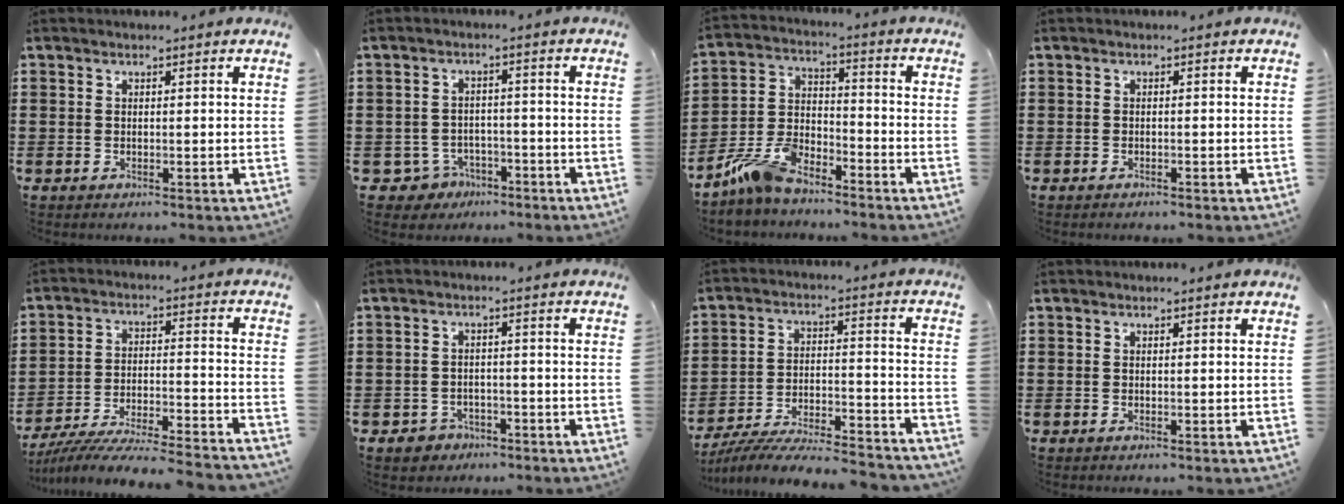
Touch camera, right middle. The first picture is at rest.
{"total": 3.1, "force": [-2.4, 1.9, 0.6], "torque": [-0.033, 0.000, -0.055]}
{"total": 8.9, "force": [-7.4, 2.9, 4.0], "torque": [-0.098, 0.011, -0.144]}
{"total": 0.0}
{"total": 7.2, "force": [-6.8, -0.4, 2.1], "torque": [-0.040, -0.003, -0.137]}
{"total": 1.9, "force": [-1.6, 1.0, 0.1], "torque": [-0.009, 0.003, -0.036]}
{"total": 7.4, "force": [-7.0, 0.0, 2.2], "torque": [-0.034, 0.003, -0.136]}
{"total": 0.0}